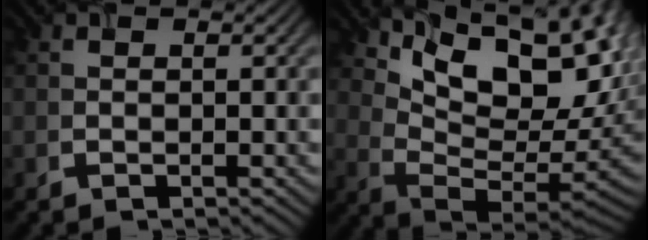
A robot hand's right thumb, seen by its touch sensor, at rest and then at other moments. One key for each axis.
{"total": 16.2, "fx": 6.6, "fy": 8.9, "fz": 11.9, "tx": -0.168, "ty": 0.008, "tz": 0.132}